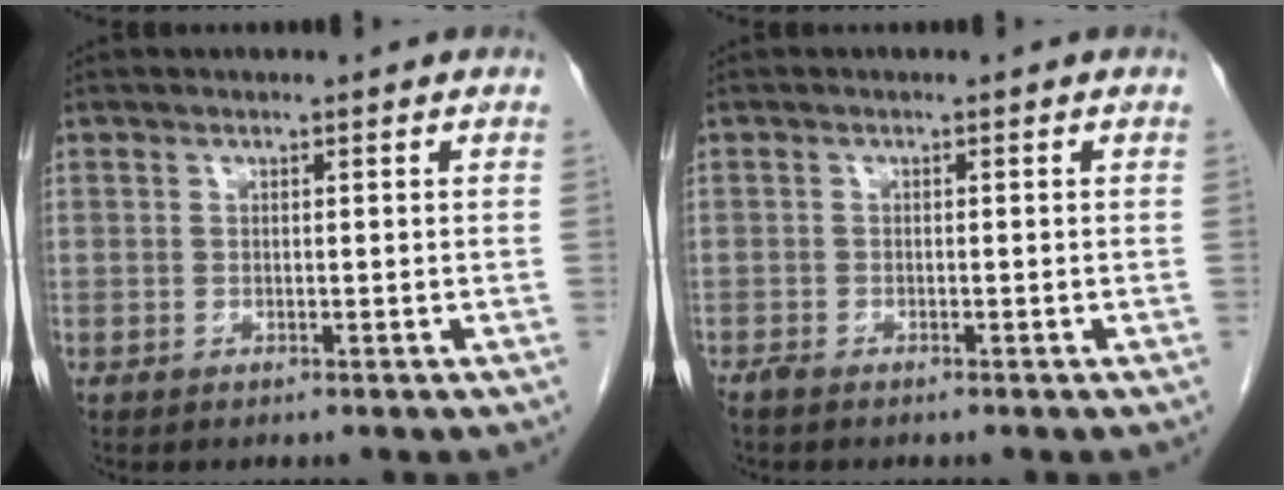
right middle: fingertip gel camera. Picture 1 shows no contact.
{"total": 0.9, "force": [-0.8, 0.1, 0.4], "torque": [-0.016, -0.004, -0.016]}